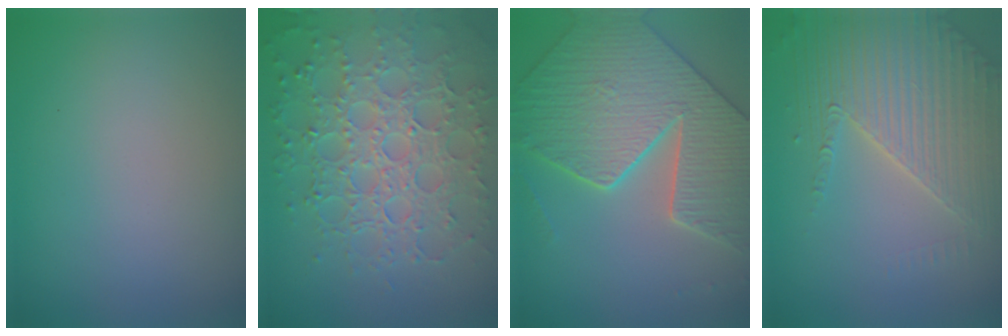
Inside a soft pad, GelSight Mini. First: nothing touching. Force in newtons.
{"total": 8.1, "press": 5.9, "slide": 5.6}
{"total": 7.6, "press": 6.6, "slide": 3.9}
{"total": 4.3, "press": 4.0, "slide": 1.6}